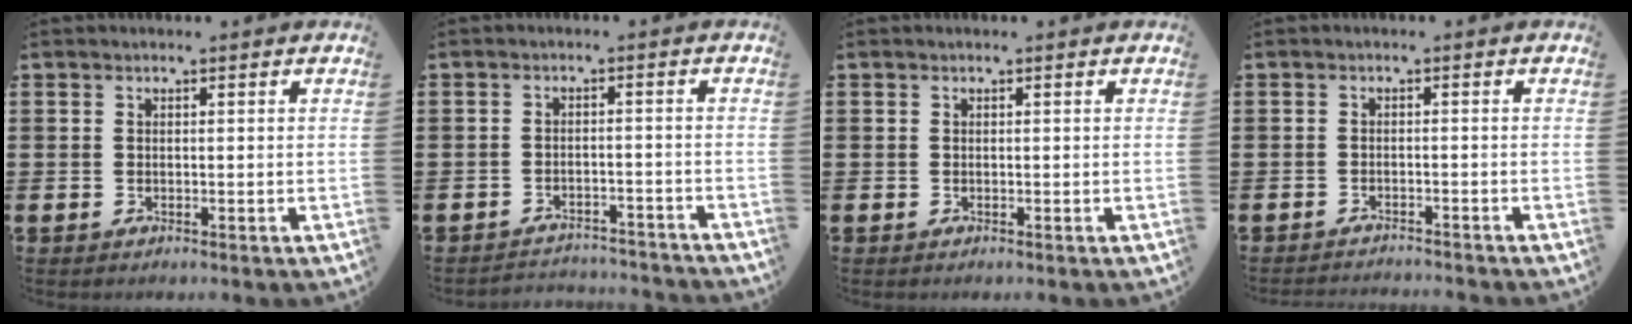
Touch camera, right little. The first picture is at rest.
{"total": 2.4, "force": [-2.4, 0.0, -0.2], "torque": [-0.005, 0.003, -0.052]}
{"total": 0.0}
{"total": 1.3, "force": [-1.3, -0.1, -0.1], "torque": [-0.001, 0.002, -0.026]}